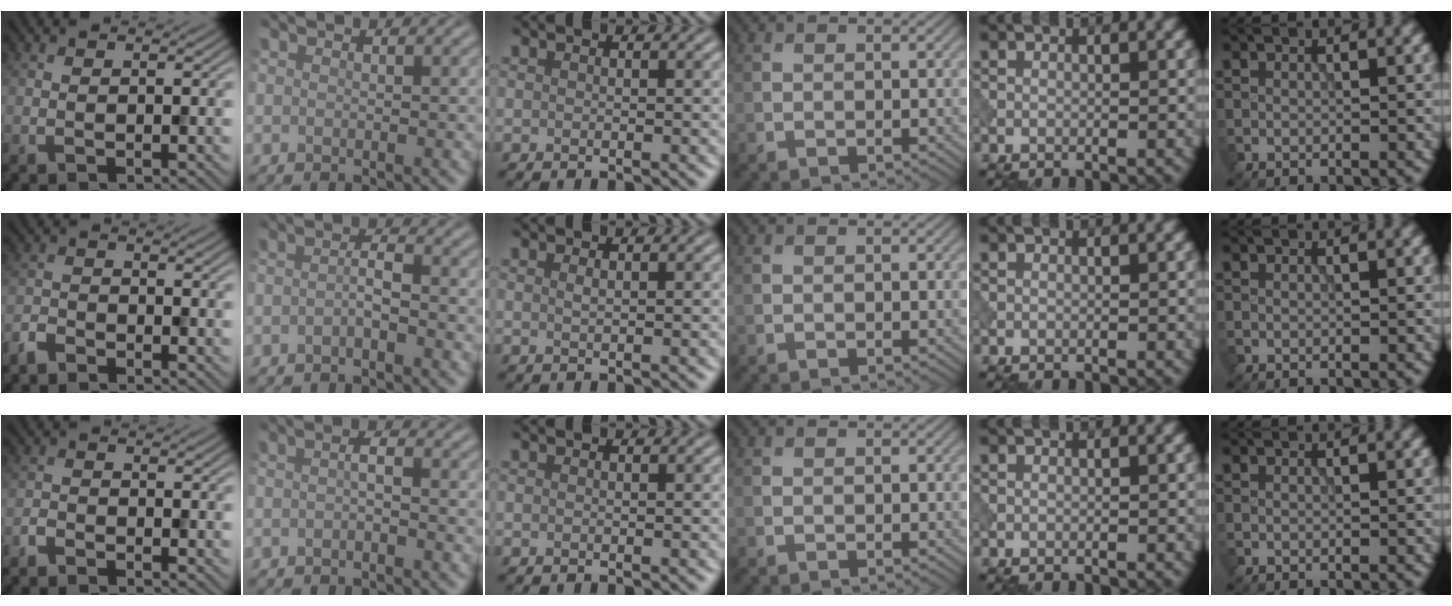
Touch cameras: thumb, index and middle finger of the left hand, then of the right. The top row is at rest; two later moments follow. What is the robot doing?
{"motion": "dispense", "object": "pipette"}